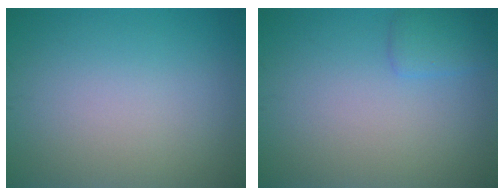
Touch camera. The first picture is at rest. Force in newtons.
{"total": 1.6, "press": 1.6, "slide": 0.1}